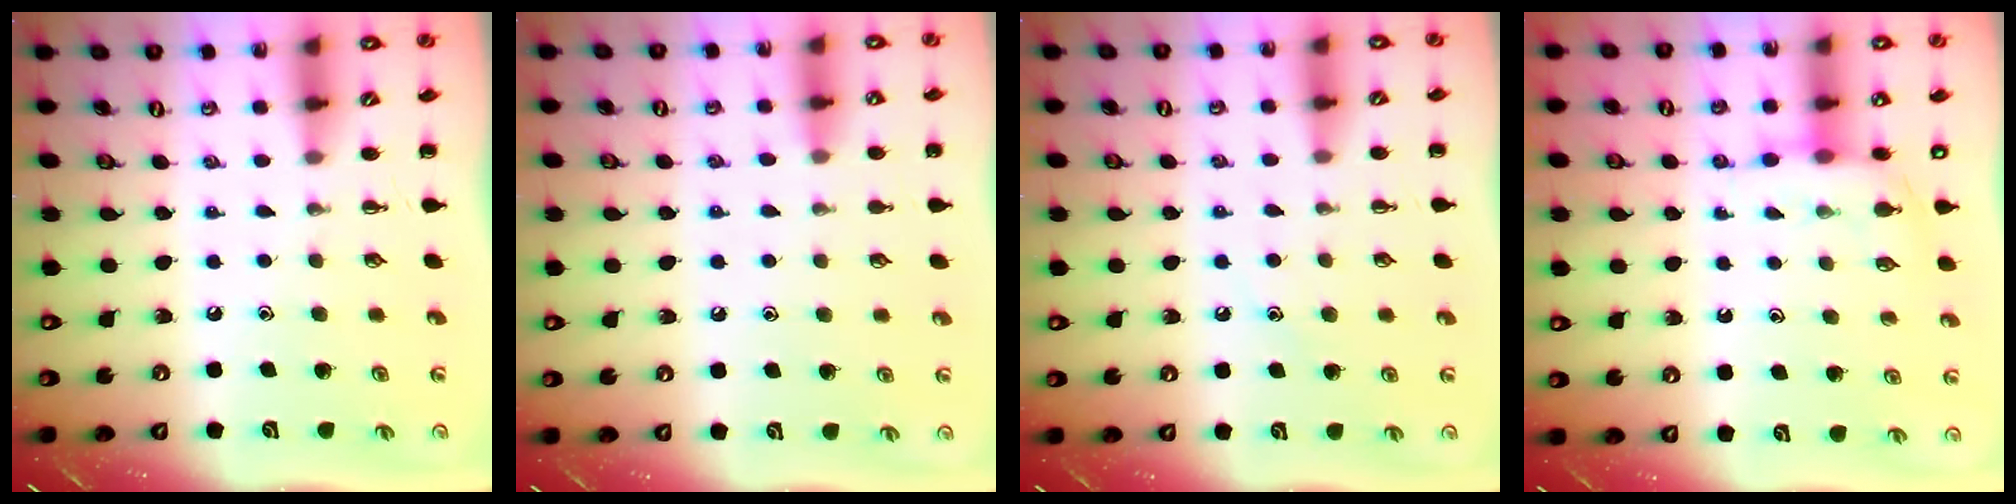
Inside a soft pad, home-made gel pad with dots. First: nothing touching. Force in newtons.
{"total": 6.2, "press": 5.8, "slide": 2.2}
{"total": 6.6, "press": 6.5, "slide": 1.4}
{"total": 8.0, "press": 7.9, "slide": 1.4}